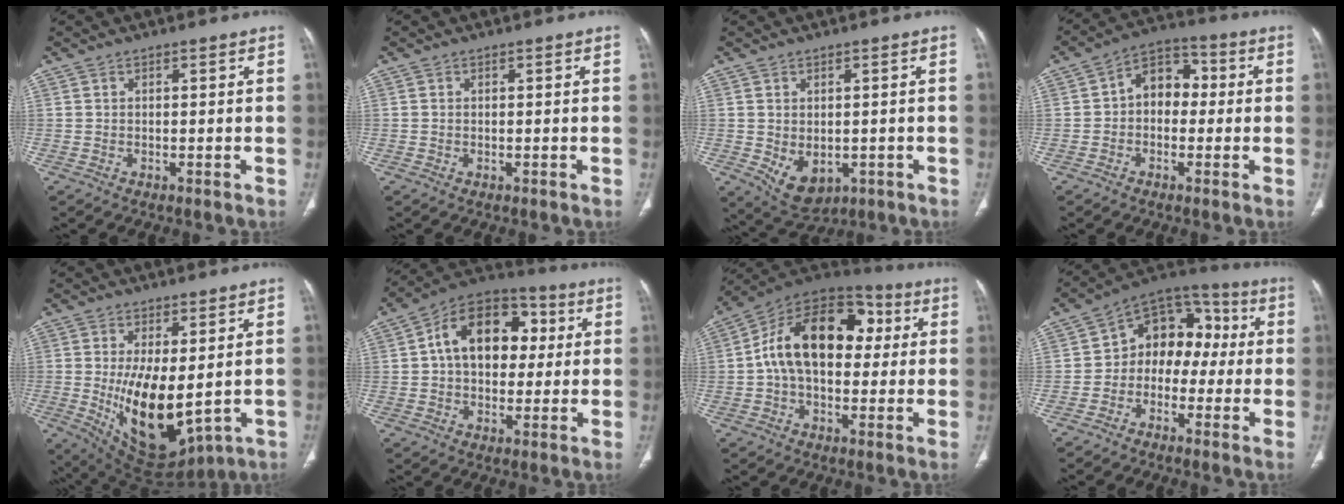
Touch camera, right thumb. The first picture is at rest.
{"total": 0.0}
{"total": 7.4, "force": [-1.6, 5.1, 5.1], "torque": [-0.066, -0.005, -0.002]}
{"total": 8.5, "force": [0.1, 6.3, 5.8], "torque": [-0.053, 0.031, -0.014]}
{"total": 14.2, "force": [-0.3, 6.6, 12.6], "torque": [-0.198, -0.029, 0.020]}
{"total": 17.0, "force": [2.9, 11.5, 12.2], "torque": [-0.152, 0.023, 0.038]}
{"total": 19.7, "force": [2.3, 12.6, 15.0], "torque": [-0.221, 0.039, 0.029]}
{"total": 12.6, "force": [-0.6, 9.5, 8.3], "torque": [-0.071, 0.048, -0.032]}